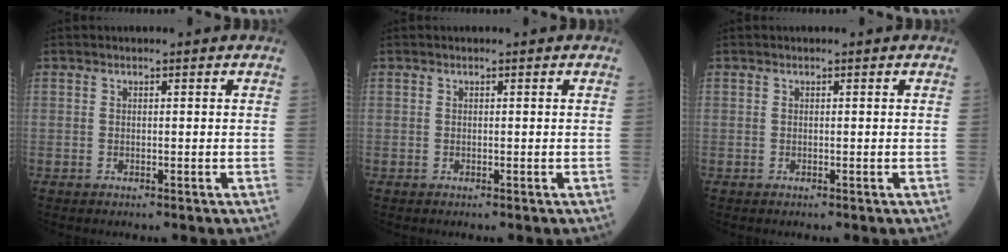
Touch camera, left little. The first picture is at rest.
{"total": 0.0}
{"total": 0.0}